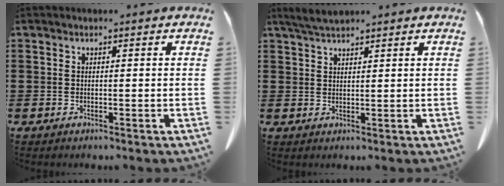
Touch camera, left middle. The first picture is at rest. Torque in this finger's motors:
{"motor_torque": [0.22, 0.19, 0.01, 0.03]}